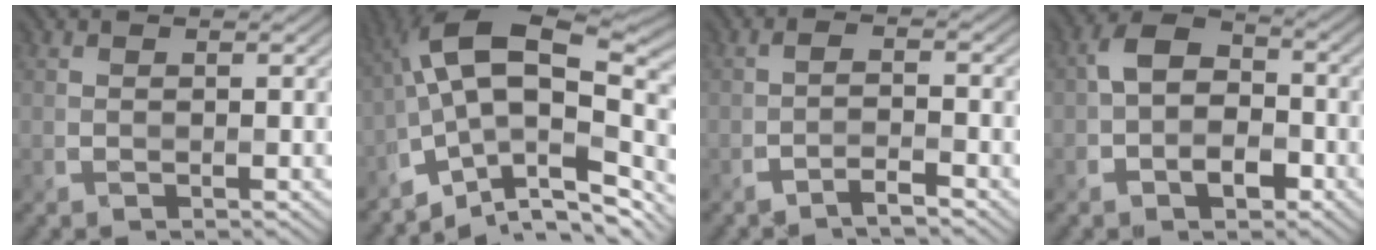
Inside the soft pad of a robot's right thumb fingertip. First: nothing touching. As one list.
[{"total": 14.0, "force": [-3.5, 6.1, 12.1], "torque": [-0.214, 0.019, -0.065]}, {"total": 2.7, "force": [-2.1, 0.3, 1.6], "torque": [-0.029, 0.007, -0.050]}, {"total": 5.7, "force": [-1.8, 3.9, 3.7], "torque": [-0.064, 0.007, -0.038]}]